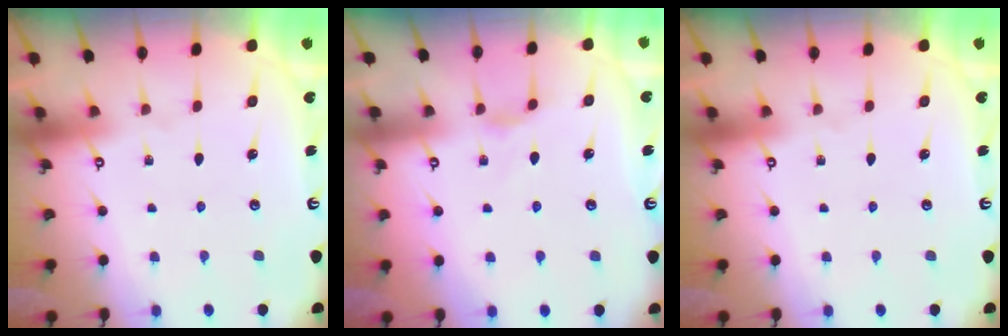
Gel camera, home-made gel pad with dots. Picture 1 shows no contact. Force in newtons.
{"total": 1.9, "press": 1.8, "slide": 0.4}
{"total": 0.0}